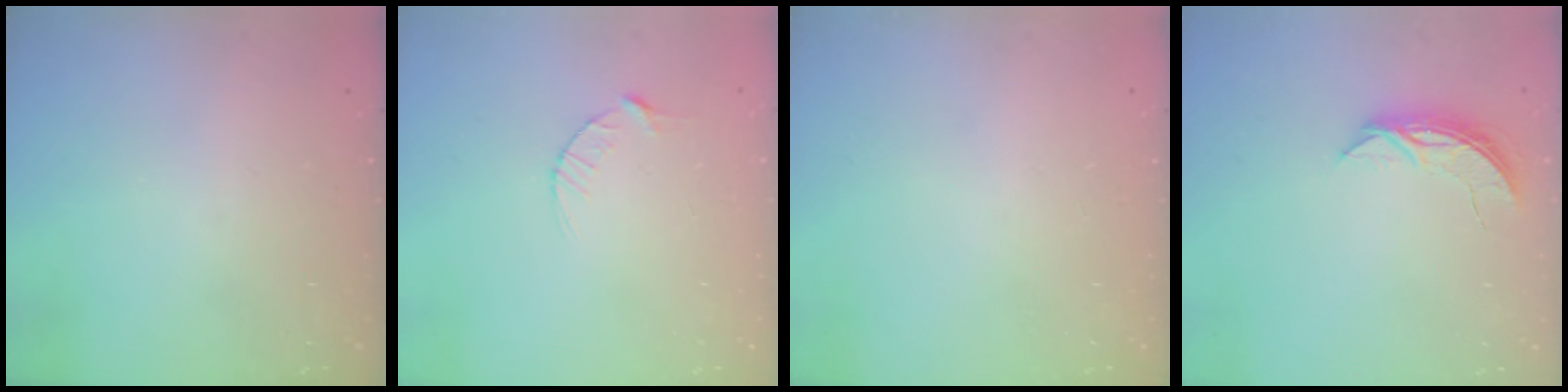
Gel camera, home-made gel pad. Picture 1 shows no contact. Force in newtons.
{"total": 2.9, "press": 2.9, "slide": 0.4}
{"total": 0.0}
{"total": 5.9, "press": 5.8, "slide": 0.5}